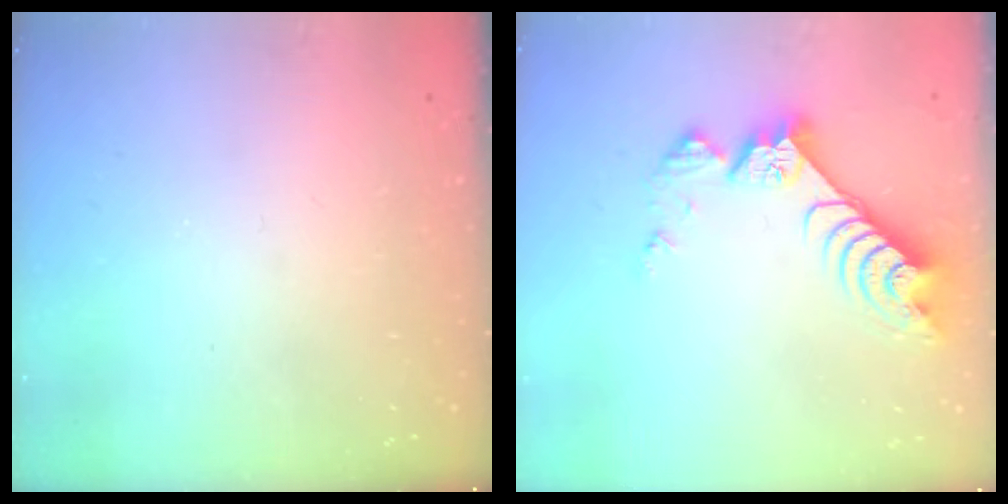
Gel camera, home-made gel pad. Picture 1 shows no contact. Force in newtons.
{"total": 10.3, "press": 10.3, "slide": 1.0}